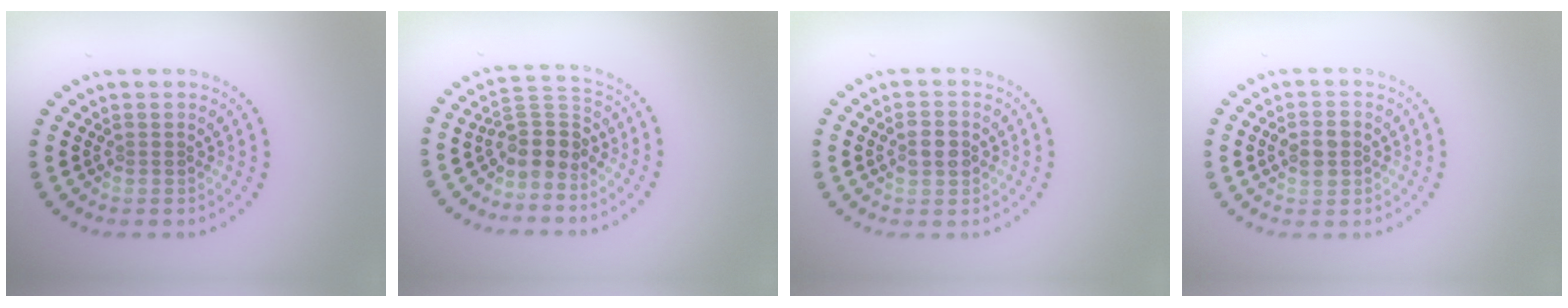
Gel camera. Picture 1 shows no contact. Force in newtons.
{"total": 3.6, "press": 3.0, "slide": 2.0}
{"total": 2.6, "press": 2.6, "slide": 0.2}
{"total": 2.8, "press": 2.8, "slide": 0.1}